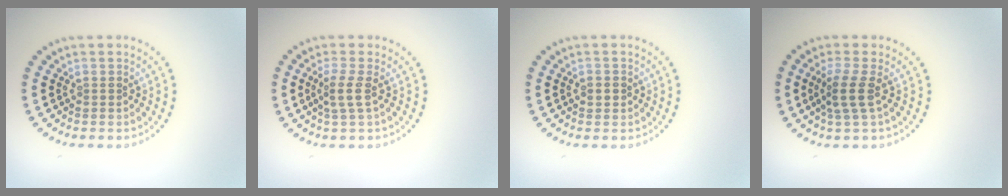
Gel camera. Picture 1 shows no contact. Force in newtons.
{"total": 1.9, "press": 1.4, "slide": 1.2}
{"total": 1.2, "press": 1.1, "slide": 0.3}
{"total": 2.5, "press": 2.0, "slide": 1.5}